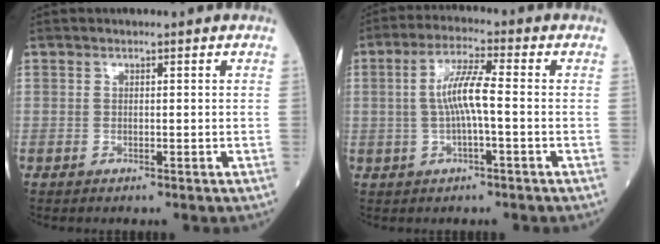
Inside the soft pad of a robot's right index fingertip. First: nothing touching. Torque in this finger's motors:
{"motor_torque": [0.64, 0.00, 0.36, 0.09]}